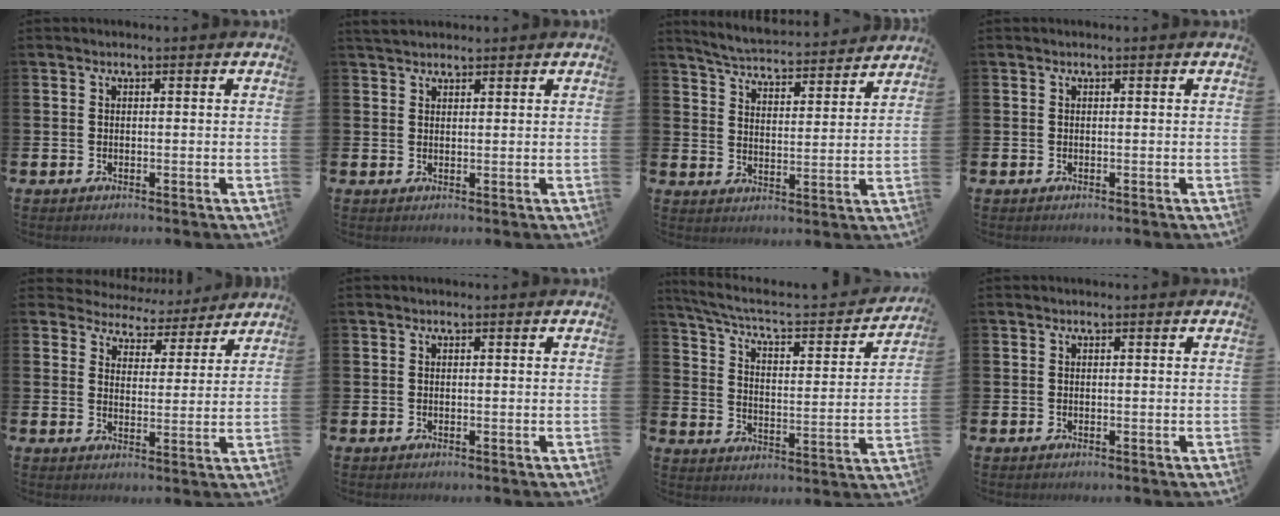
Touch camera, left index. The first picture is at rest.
{"total": 2.2, "force": [2.1, 0.7, 0.4], "torque": [-0.003, -0.002, 0.036]}
{"total": 5.4, "force": [5.3, 0.3, 0.6], "torque": [-0.034, -0.041, 0.091]}
{"total": 0.0}
{"total": 5.1, "force": [4.7, 1.8, -0.3], "torque": [-0.021, -0.043, 0.081]}
{"total": 0.0}
{"total": 5.5, "force": [4.7, 1.4, 2.5], "torque": [-0.073, -0.038, 0.069]}
{"total": 0.0}